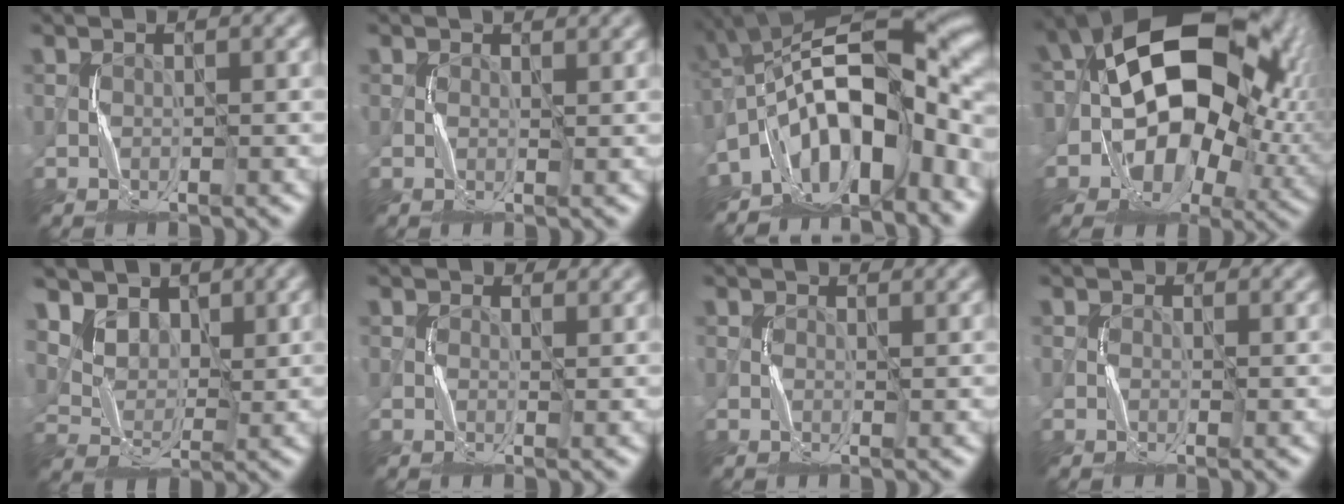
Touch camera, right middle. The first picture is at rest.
{"total": 1.5, "force": [1.0, 0.8, 0.7], "torque": [-0.013, -0.001, 0.015]}
{"total": 13.5, "force": [-5.5, 6.3, 10.6], "torque": [-0.143, 0.014, -0.104]}
{"total": 16.4, "force": [-0.3, 11.6, 11.7], "torque": [-0.169, -0.012, -0.008]}
{"total": 5.4, "force": [3.2, 3.6, 2.4], "torque": [-0.064, -0.023, 0.072]}
{"total": 1.8, "force": [1.4, 1.1, 0.6], "torque": [-0.008, -0.005, 0.016]}
{"total": 1.3, "force": [1.0, 0.7, 0.6], "torque": [-0.011, -0.002, 0.013]}
{"total": 1.2, "force": [0.5, 1.0, 0.4], "torque": [-0.004, -0.002, 0.002]}